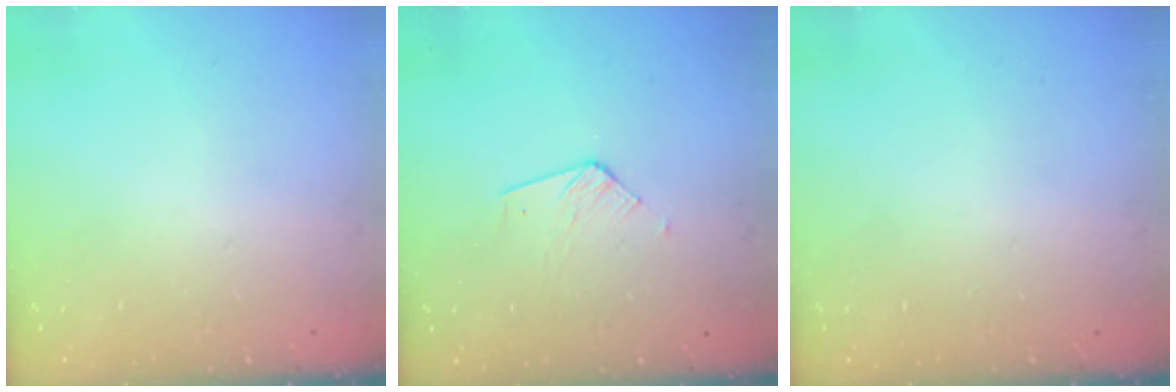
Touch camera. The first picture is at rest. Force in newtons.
{"total": 3.5, "press": 3.5, "slide": 0.4}
{"total": 0.0}